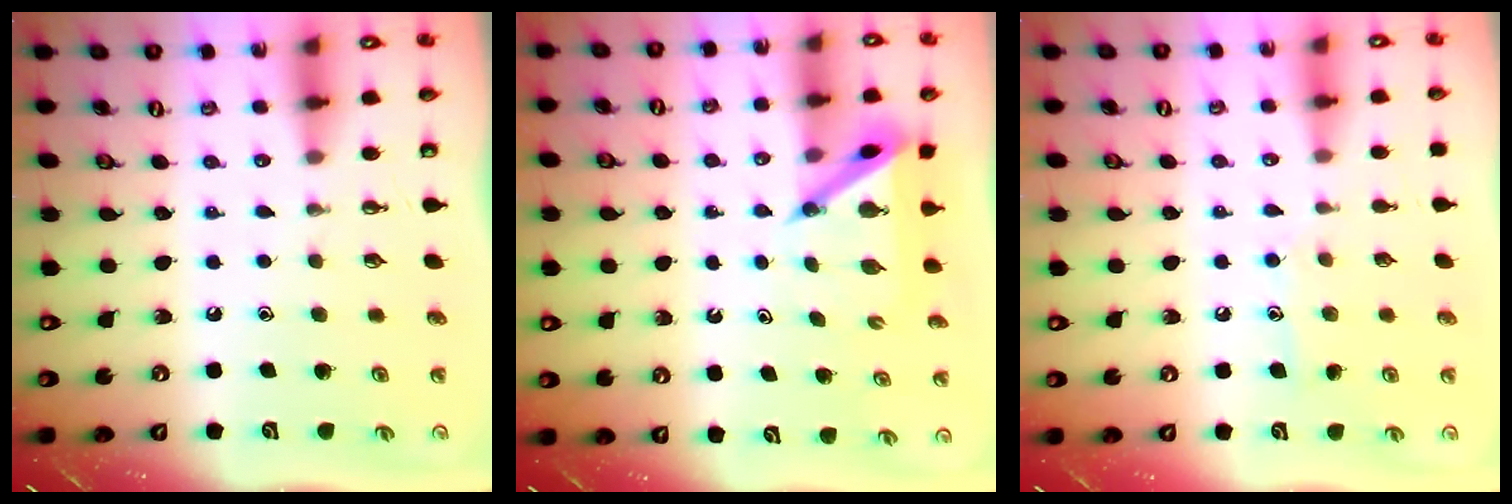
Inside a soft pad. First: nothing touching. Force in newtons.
{"total": 5.4, "press": 5.4, "slide": 0.3}
{"total": 6.6, "press": 6.6, "slide": 0.4}